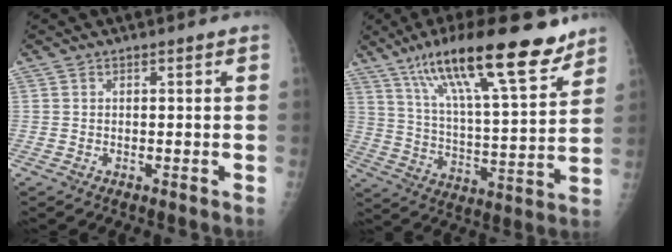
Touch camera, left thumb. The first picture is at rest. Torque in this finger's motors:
{"motor_torque": [1.34, -0.13, 1.73, -1.06, 0.21]}